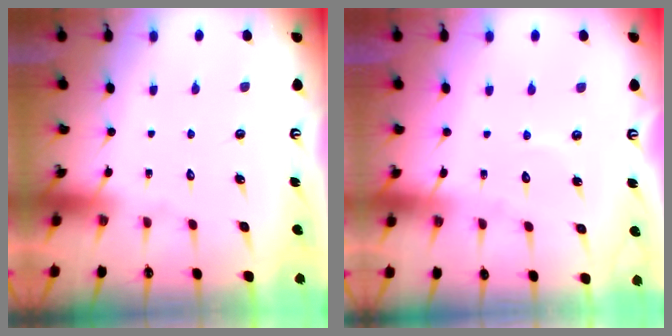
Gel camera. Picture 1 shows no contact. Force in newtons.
{"total": 4.0, "press": 4.0, "slide": 0.3}